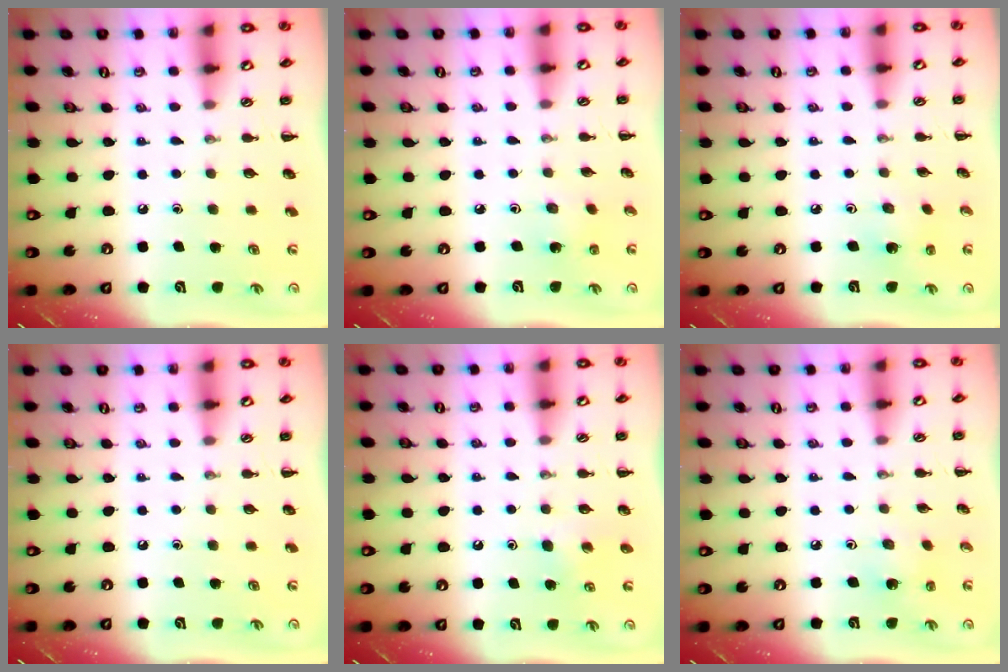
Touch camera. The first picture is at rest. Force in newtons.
{"total": 1.5, "press": 1.4, "slide": 0.5}
{"total": 2.1, "press": 2.0, "slide": 0.7}
{"total": 0.0}
{"total": 4.3, "press": 4.2, "slide": 1.2}
{"total": 2.6, "press": 2.5, "slide": 0.8}